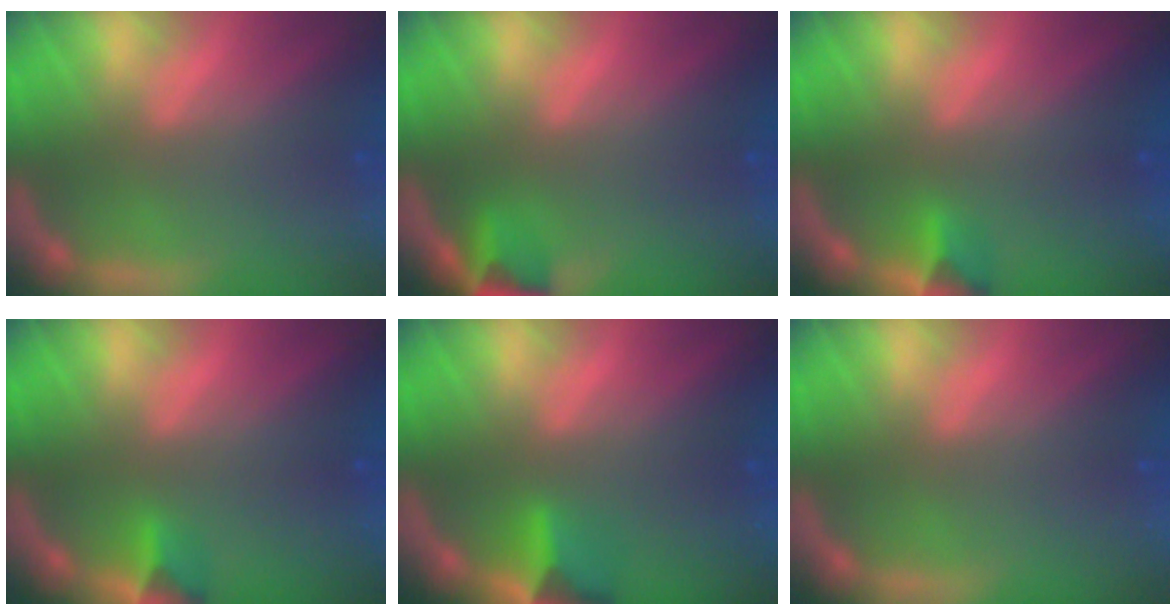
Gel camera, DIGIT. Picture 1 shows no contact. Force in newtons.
{"total": 2.4}
{"total": 1.9}
{"total": 1.9}
{"total": 3.4}
{"total": 0.0}